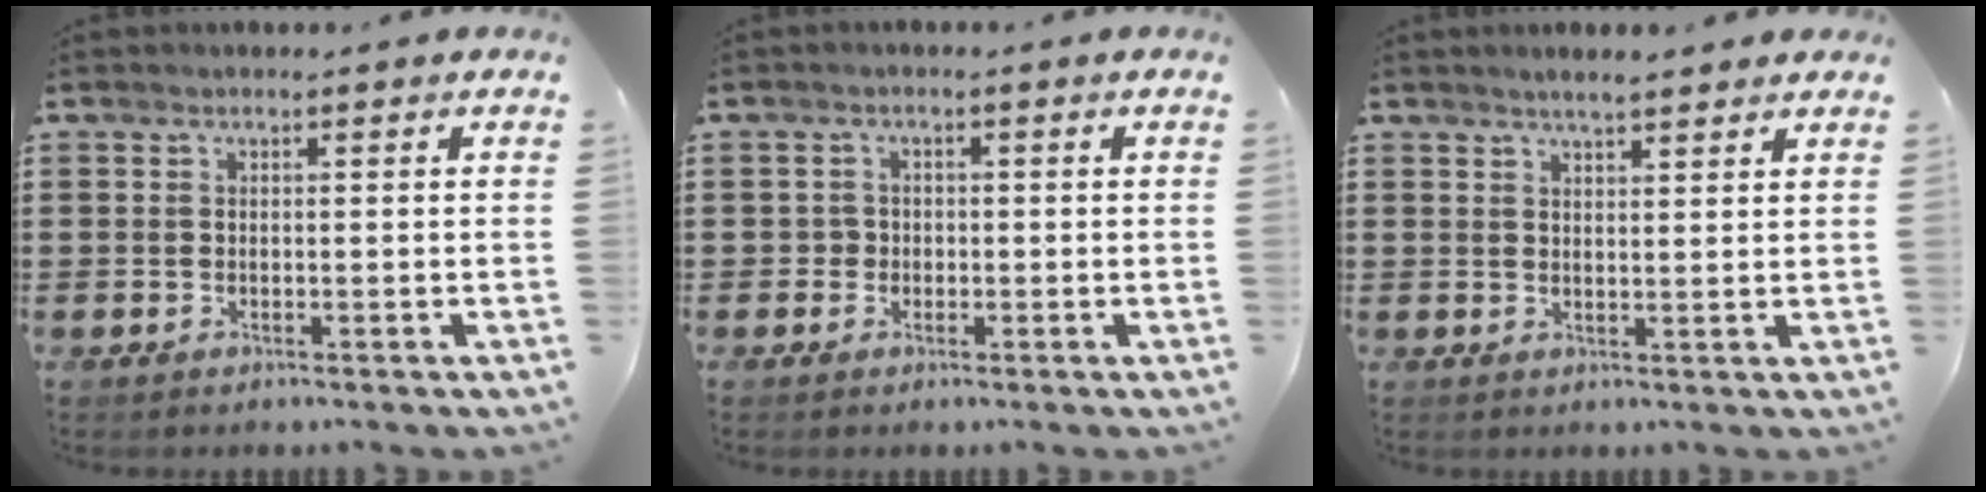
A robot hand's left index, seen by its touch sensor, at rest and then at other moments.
{"total": 1.6, "force": [-0.2, 1.5, 0.4], "torque": [-0.014, 0.004, -0.007]}
{"total": 2.4, "force": [2.2, 0.1, 0.8], "torque": [-0.020, 0.002, 0.042]}